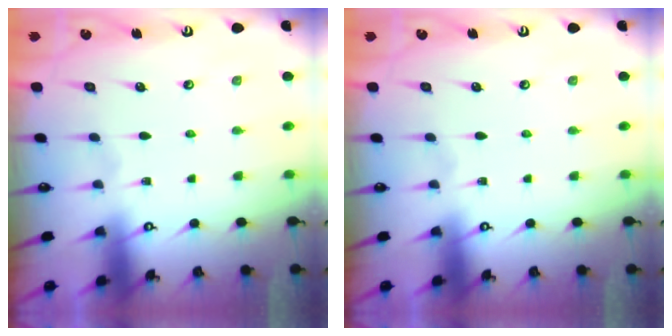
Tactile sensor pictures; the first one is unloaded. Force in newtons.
{"total": 0.0}